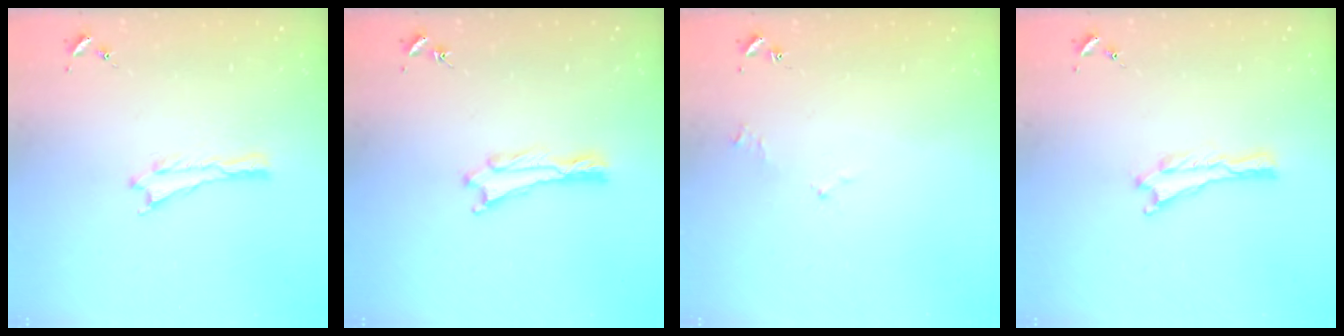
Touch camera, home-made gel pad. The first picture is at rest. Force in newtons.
{"total": 0.6, "press": 0.6, "slide": 0.1}
{"total": 1.6, "press": 1.5, "slide": 0.3}
{"total": 0.0}